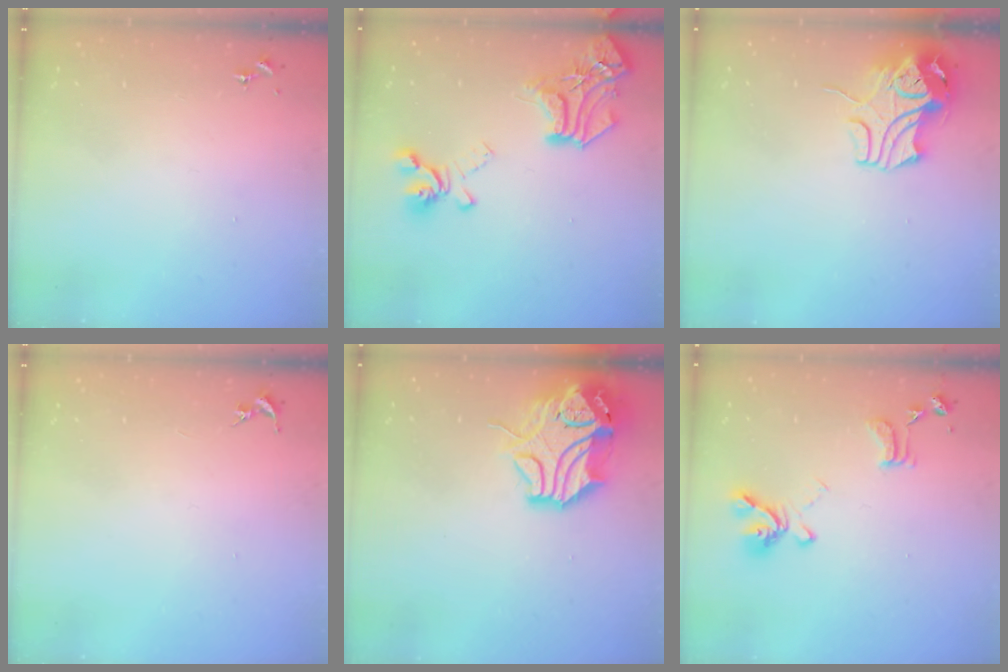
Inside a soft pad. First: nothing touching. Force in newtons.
{"total": 19.7, "press": 19.7, "slide": 1.4}
{"total": 10.8, "press": 10.6, "slide": 1.6}
{"total": 0.0}
{"total": 15.5, "press": 15.3, "slide": 2.3}
{"total": 15.5, "press": 15.4, "slide": 1.6}